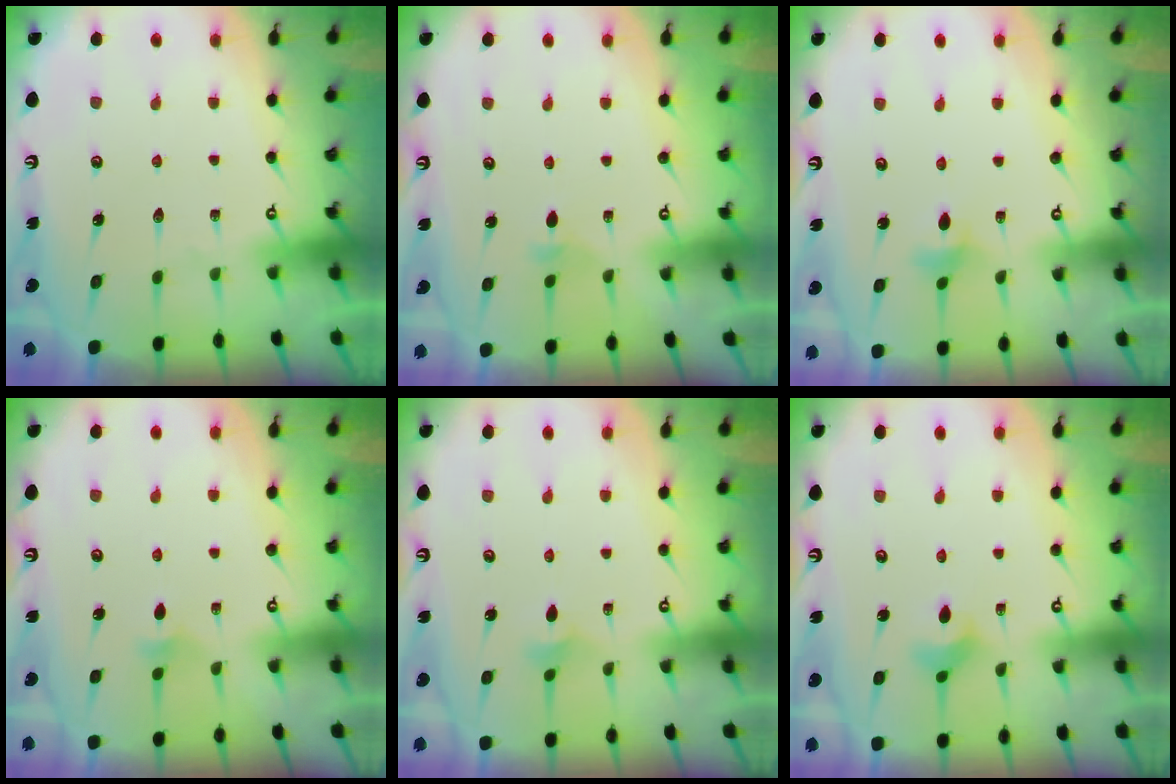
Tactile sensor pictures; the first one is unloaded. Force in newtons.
{"total": 2.5, "press": 2.4, "slide": 0.6}
{"total": 2.8, "press": 2.8, "slide": 0.4}
{"total": 3.1, "press": 3.1, "slide": 0.6}
{"total": 2.7, "press": 2.6, "slide": 0.5}
{"total": 4.3, "press": 4.3, "slide": 0.7}